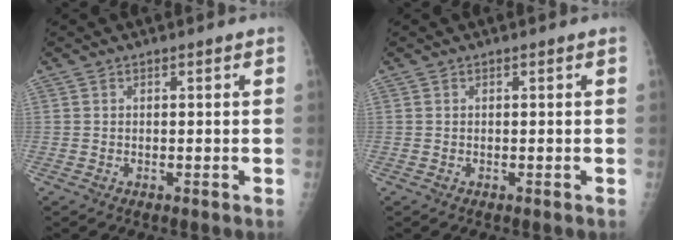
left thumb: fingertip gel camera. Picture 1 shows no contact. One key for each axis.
{"total": 0.0}